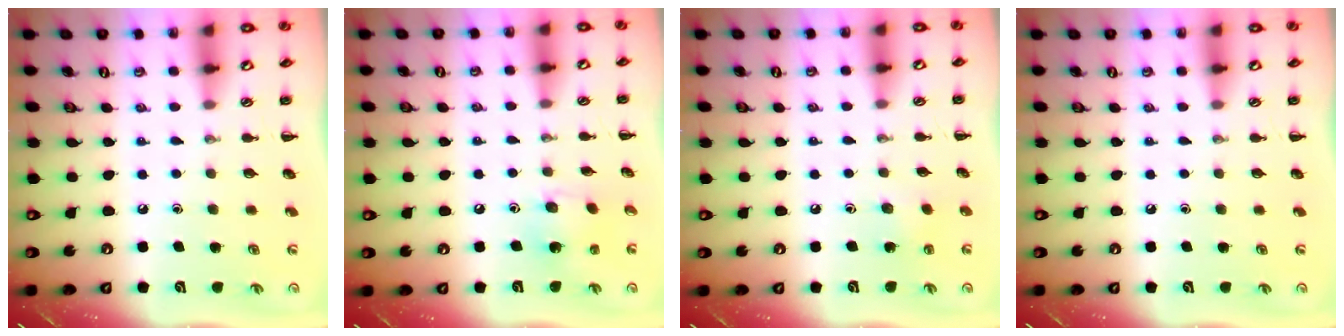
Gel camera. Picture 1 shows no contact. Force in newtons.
{"total": 4.2, "press": 4.1, "slide": 0.8}
{"total": 2.6, "press": 2.5, "slide": 0.7}
{"total": 0.0}